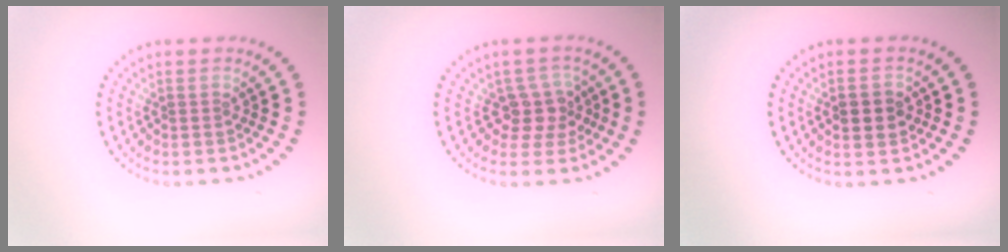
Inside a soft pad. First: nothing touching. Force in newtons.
{"total": 3.0, "press": 2.4, "slide": 1.8}
{"total": 2.6, "press": 2.6, "slide": 0.1}